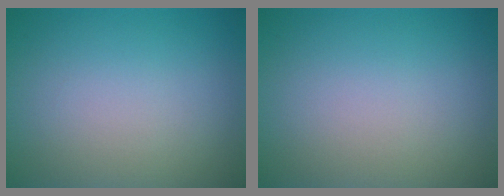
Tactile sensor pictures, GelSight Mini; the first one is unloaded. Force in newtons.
{"total": 0.0}